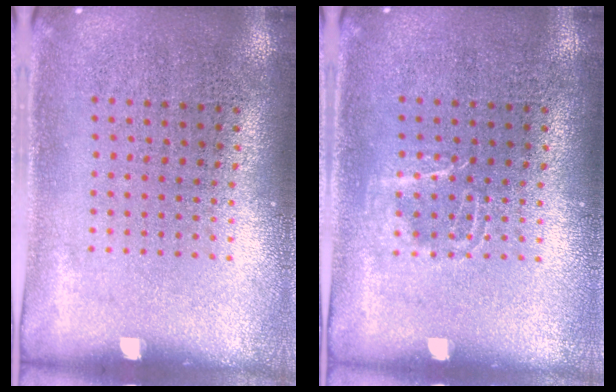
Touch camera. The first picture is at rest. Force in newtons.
{"total": 1.1, "press": 1.0, "slide": 0.3}